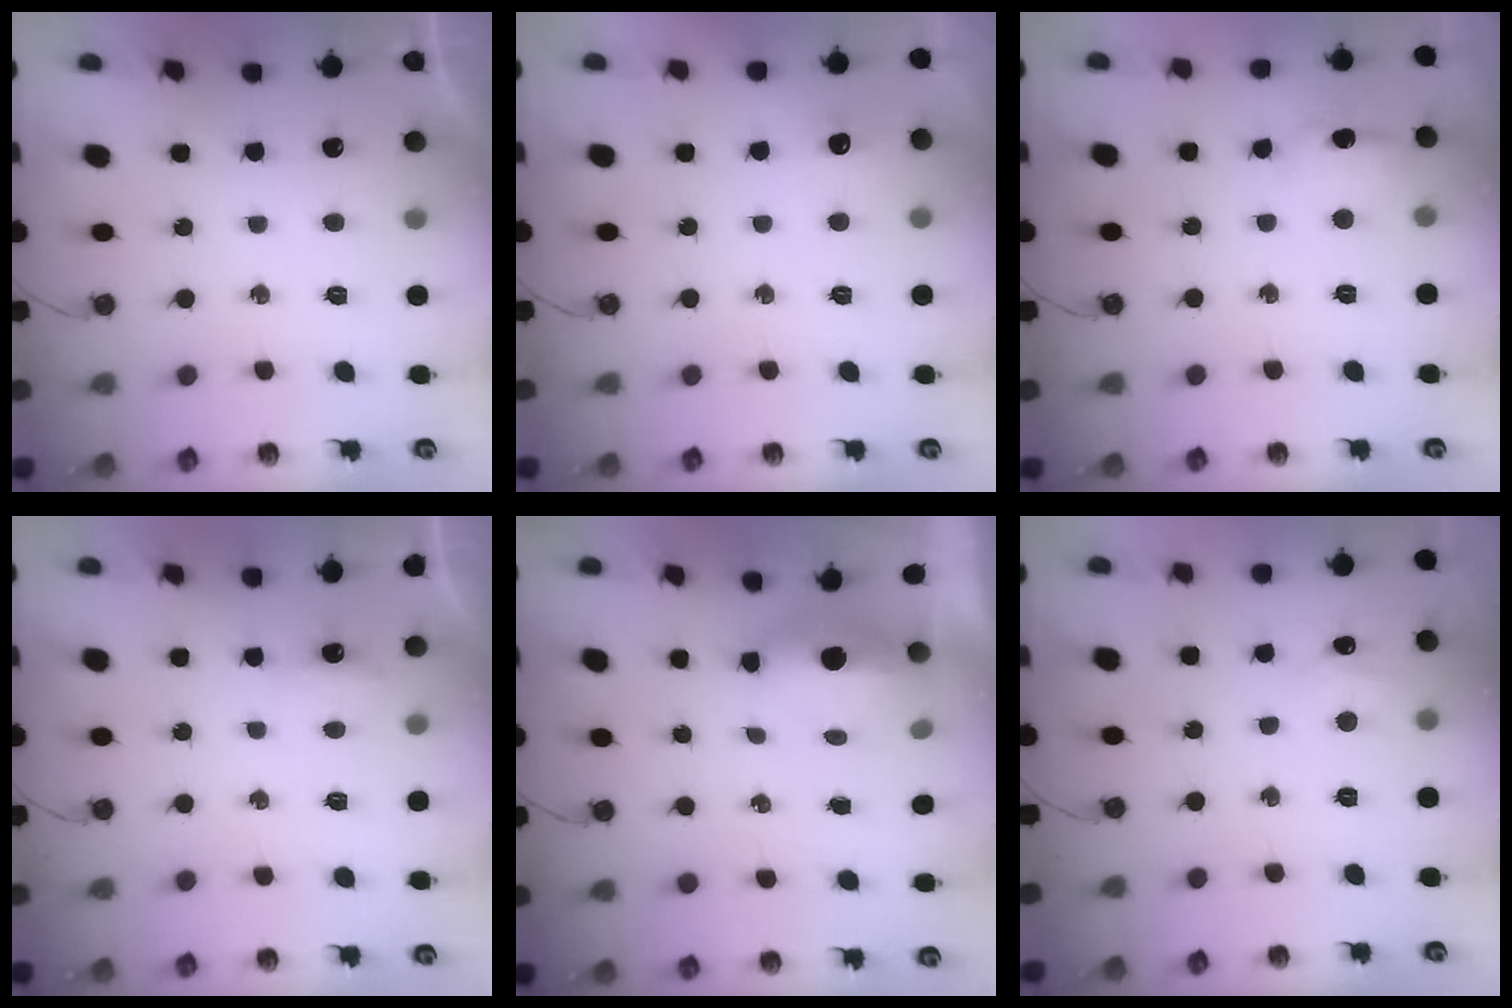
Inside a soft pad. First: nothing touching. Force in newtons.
{"total": 4.7, "press": 4.6, "slide": 1.3}
{"total": 8.5, "press": 8.4, "slide": 1.2}
{"total": 3.0, "press": 2.9, "slide": 0.5}
{"total": 15.1, "press": 8.0, "slide": 12.8}
{"total": 4.1, "press": 4.0, "slide": 0.6}